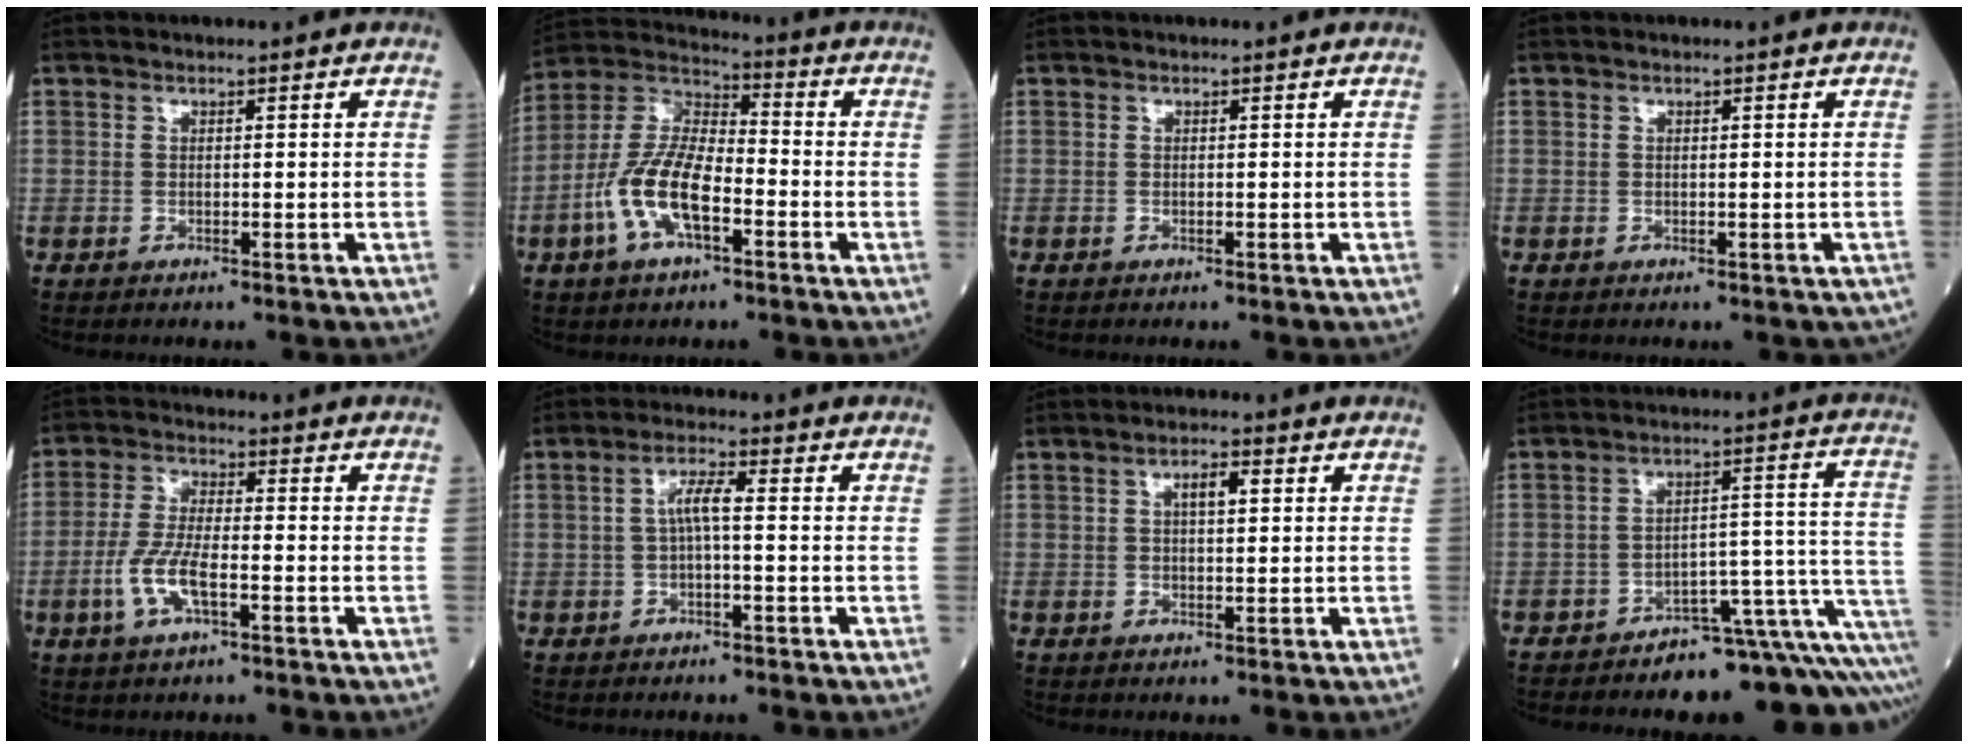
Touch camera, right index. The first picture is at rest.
{"total": 12.1, "force": [-4.2, 4.7, 10.4], "torque": [-0.227, 0.012, -0.085]}
{"total": 0.0}
{"total": 0.7, "force": [-0.2, 0.7, 0.1], "torque": [0.002, 0.004, 0.001]}
{"total": 7.1, "force": [-2.4, 2.0, 6.4], "torque": [-0.139, -0.001, -0.048]}
{"total": 3.6, "force": [0.0, 0.5, 3.6], "torque": [-0.069, 0.009, 0.002]}
{"total": 2.9, "force": [0.9, 0.8, 2.7], "torque": [-0.049, 0.002, 0.016]}
{"total": 12.9, "force": [-11.7, 1.7, 5.1], "torque": [-0.009, 0.071, -0.158]}